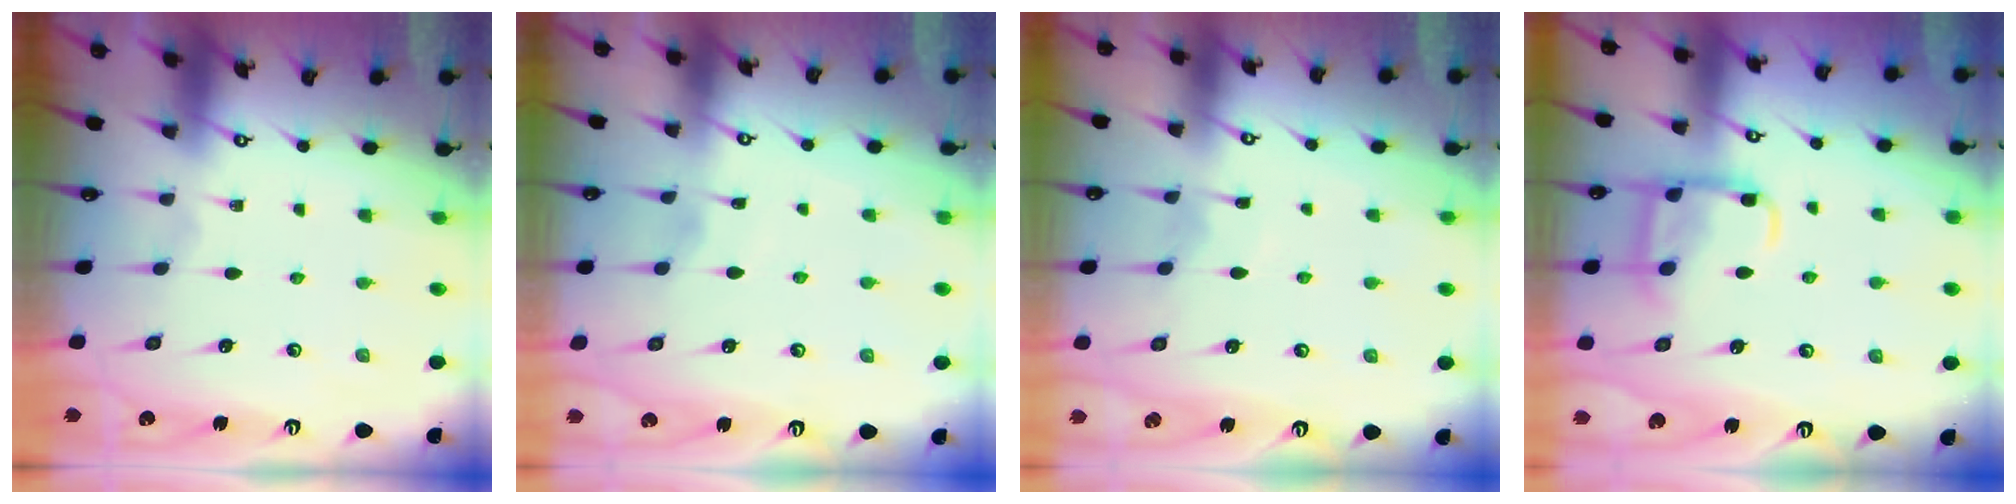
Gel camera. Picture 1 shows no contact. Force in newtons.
{"total": 2.3, "press": 2.3, "slide": 0.3}
{"total": 4.9, "press": 4.8, "slide": 0.5}
{"total": 11.6, "press": 11.6, "slide": 1.1}